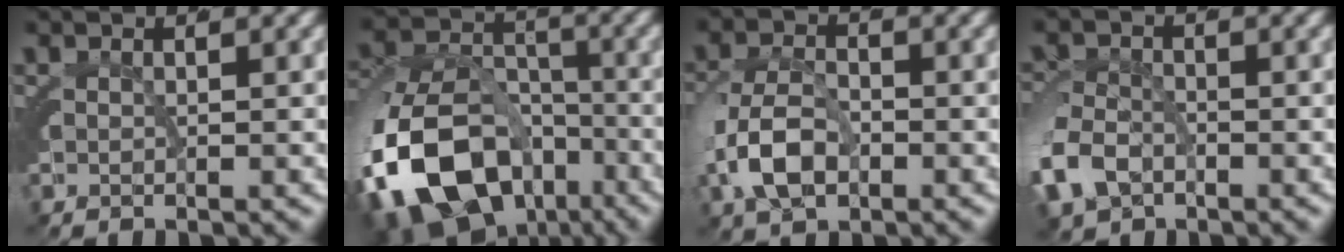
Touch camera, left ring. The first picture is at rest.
{"total": 15.1, "force": [-7.0, 10.7, 8.0], "torque": [-0.178, -0.081, -0.087]}
{"total": 4.6, "force": [-1.2, 2.9, 3.4], "torque": [-0.080, -0.012, -0.013]}
{"total": 3.8, "force": [-1.8, 2.8, 1.9], "torque": [-0.060, -0.020, -0.022]}